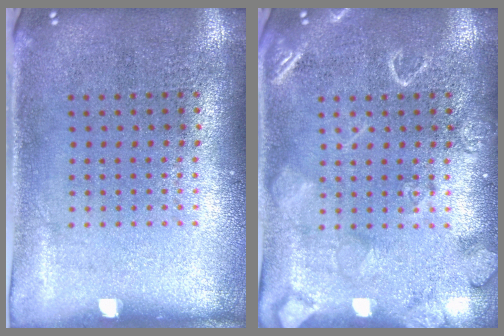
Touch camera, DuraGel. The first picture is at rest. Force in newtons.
{"total": 2.9, "press": 2.9, "slide": 0.4}